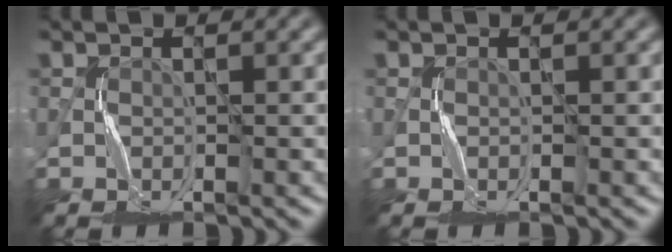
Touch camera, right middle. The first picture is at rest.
{"total": 0.0}